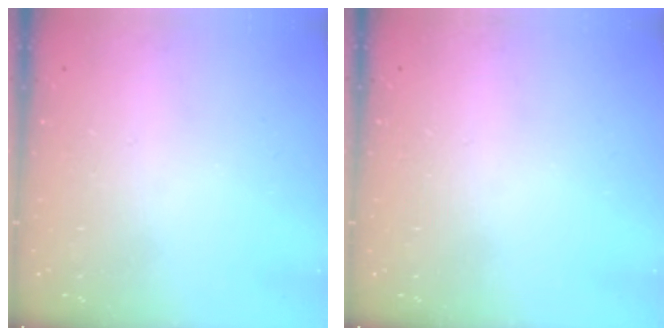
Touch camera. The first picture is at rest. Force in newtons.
{"total": 0.0}